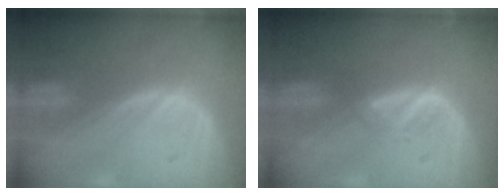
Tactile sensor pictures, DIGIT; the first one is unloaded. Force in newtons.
{"total": 1.8, "press": 1.7, "slide": 0.3}